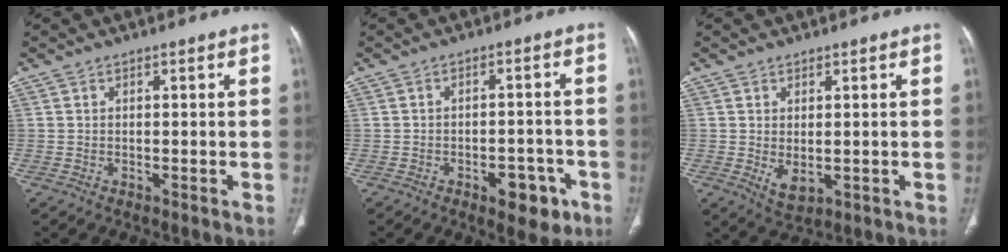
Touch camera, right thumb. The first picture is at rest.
{"total": 7.3, "force": [-3.7, 3.8, 5.0], "torque": [-0.040, 0.023, -0.043]}
{"total": 3.8, "force": [-0.3, 2.0, 3.2], "torque": [-0.049, -0.009, 0.009]}